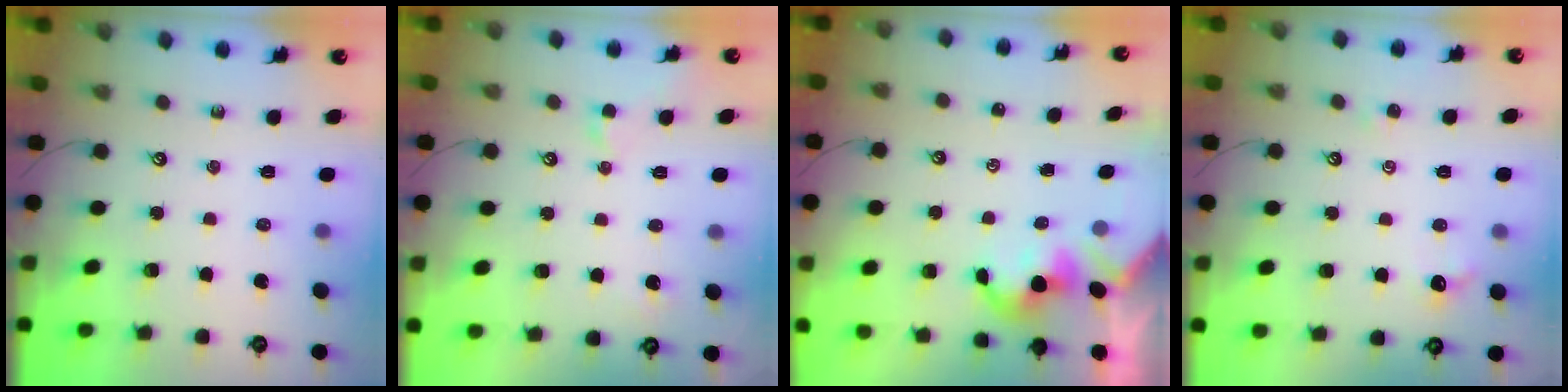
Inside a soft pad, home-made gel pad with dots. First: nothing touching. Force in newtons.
{"total": 1.3, "press": 1.2, "slide": 0.4}
{"total": 2.0, "press": 2.0, "slide": 0.4}
{"total": 1.9, "press": 1.8, "slide": 0.5}